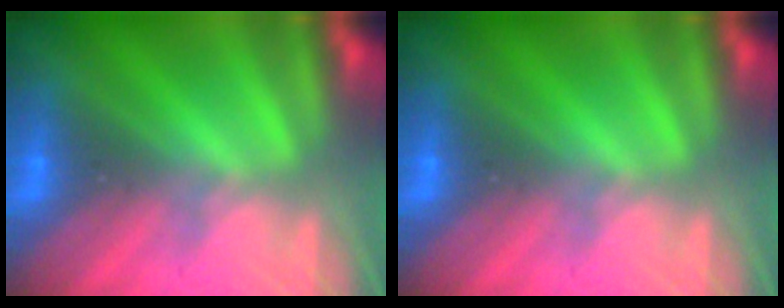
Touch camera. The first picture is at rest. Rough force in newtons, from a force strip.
{"total": 0.0}